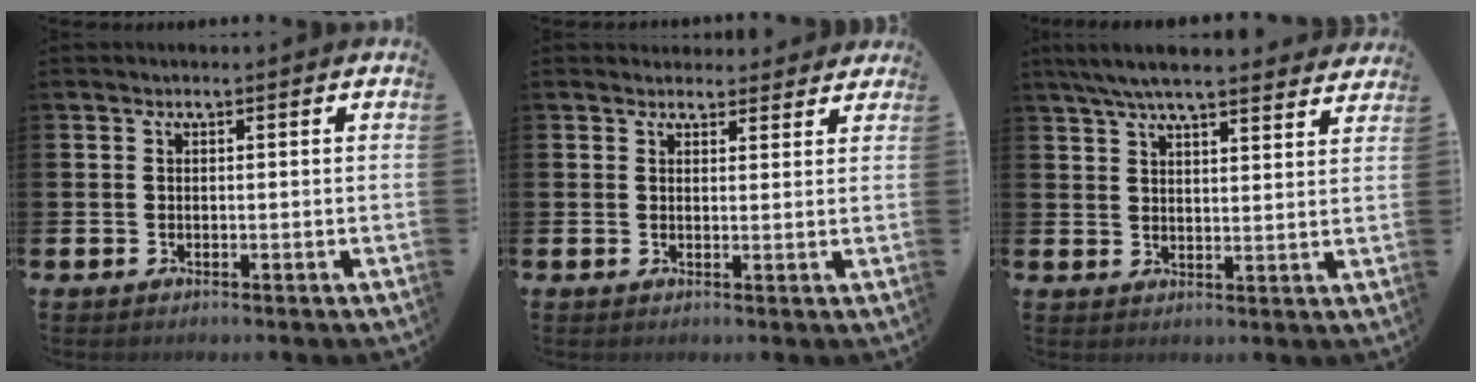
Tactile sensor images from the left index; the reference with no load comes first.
{"total": 2.6, "force": [2.4, 1.0, -0.2], "torque": [0.017, -0.016, 0.042]}
{"total": 6.7, "force": [6.2, 0.9, 2.3], "torque": [-0.060, -0.025, 0.113]}